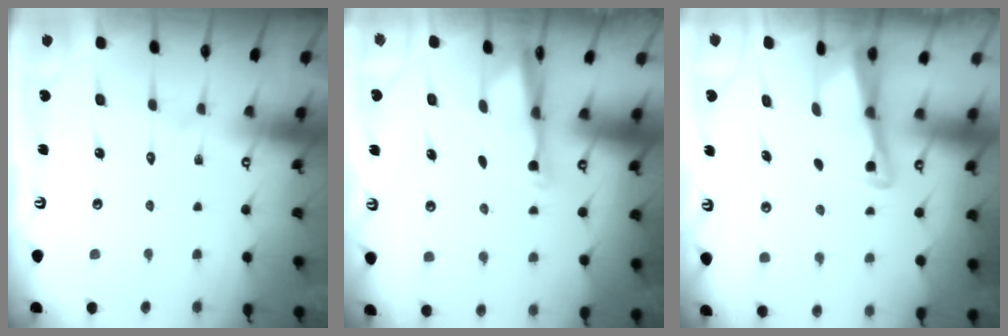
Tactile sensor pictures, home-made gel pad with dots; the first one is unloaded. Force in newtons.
{"total": 3.1, "press": 3.0, "slide": 0.6}
{"total": 3.0, "press": 2.9, "slide": 0.4}